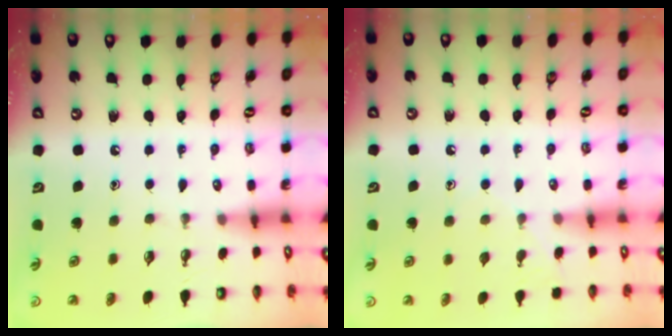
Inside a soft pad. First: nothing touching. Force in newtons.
{"total": 7.7, "press": 7.6, "slide": 0.8}